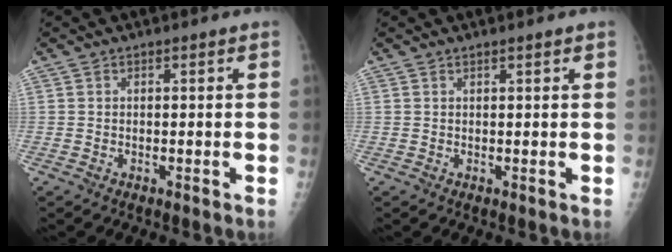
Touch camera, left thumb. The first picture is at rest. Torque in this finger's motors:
{"motor_torque": [-0.17, -0.01, -0.02, 0.21, -0.03]}